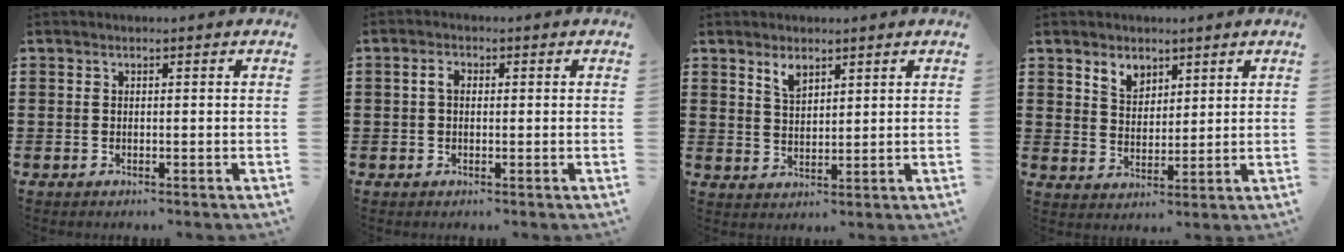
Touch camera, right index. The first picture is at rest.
{"total": 1.9, "force": [0.2, 1.3, 1.4], "torque": [-0.030, 0.008, 0.002]}
{"total": 3.0, "force": [2.3, 1.4, 1.4], "torque": [-0.035, 0.003, 0.042]}
{"total": 4.1, "force": [3.1, 2.5, 1.0], "torque": [-0.031, 0.007, 0.059]}